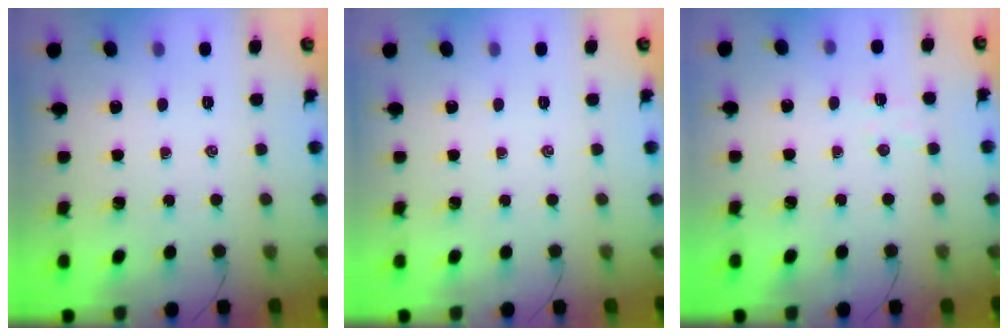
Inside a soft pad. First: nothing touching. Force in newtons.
{"total": 0.0}
{"total": 4.0, "press": 3.9, "slide": 0.6}